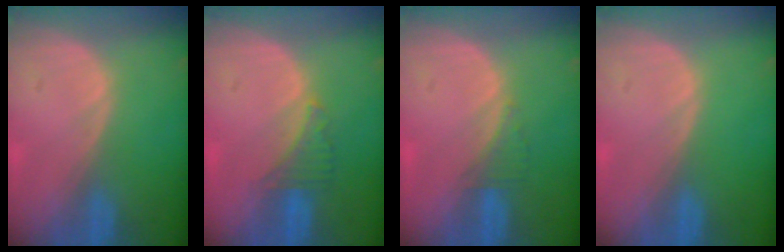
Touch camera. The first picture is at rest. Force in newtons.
{"total": 2.9, "press": 2.9, "slide": 0.6}
{"total": 1.7, "press": 1.6, "slide": 0.7}
{"total": 0.0}